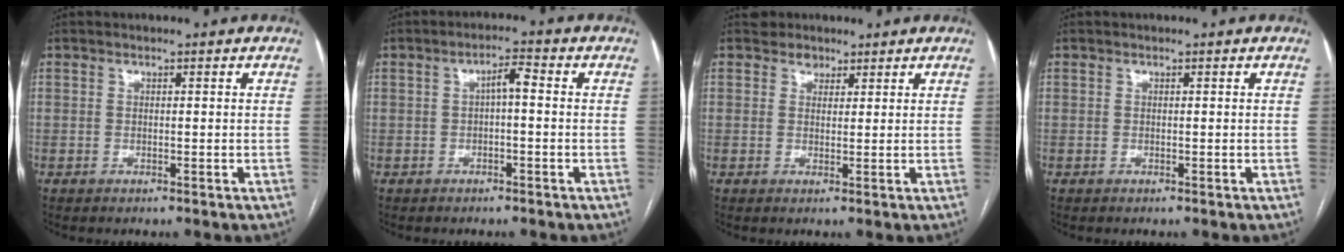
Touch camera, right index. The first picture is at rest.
{"total": 2.9, "force": [0.0, 0.7, 2.9], "torque": [-0.047, 0.013, 0.000]}
{"total": 2.8, "force": [1.9, 2.0, -0.2], "torque": [0.012, 0.006, 0.024]}
{"total": 0.0}